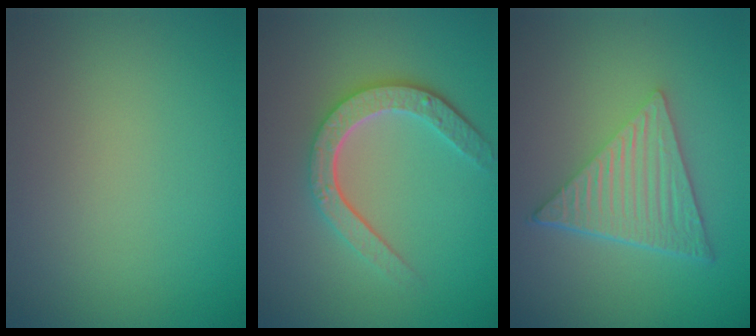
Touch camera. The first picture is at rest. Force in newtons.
{"total": 4.7, "press": 3.6, "slide": 3.0}
{"total": 6.7, "press": 4.5, "slide": 5.0}